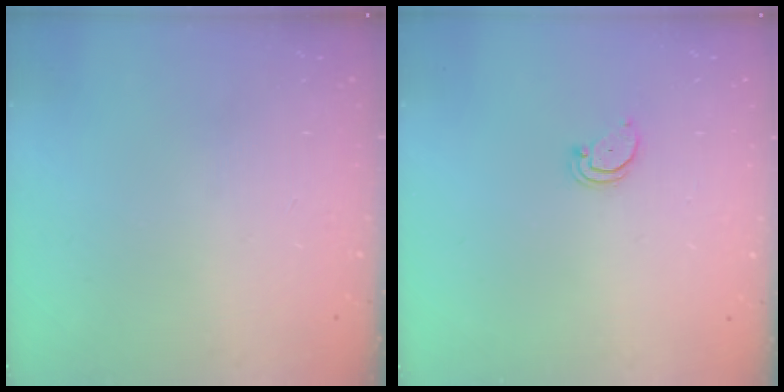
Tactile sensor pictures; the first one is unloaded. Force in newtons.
{"total": 1.5, "press": 1.5, "slide": 0.2}